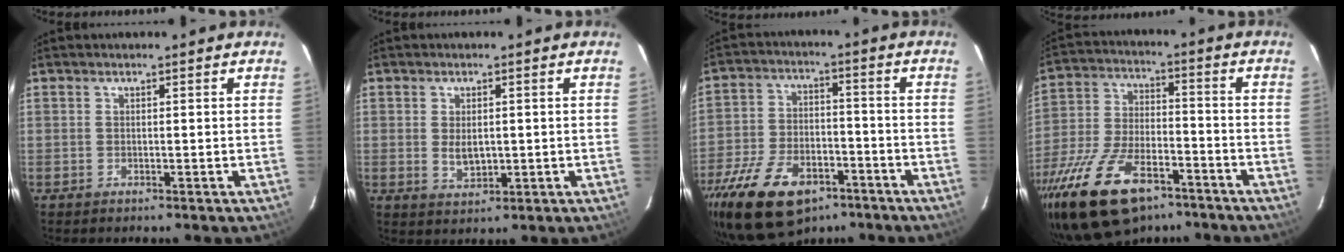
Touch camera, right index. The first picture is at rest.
{"total": 4.0, "force": [0.0, 2.5, 3.1], "torque": [-0.055, -0.006, 0.006]}
{"total": 20.4, "force": [-12.6, 11.8, 10.8], "torque": [-0.245, -0.009, -0.195]}
{"total": 21.2, "force": [-13.6, 10.1, 12.6], "torque": [-0.268, -0.021, -0.233]}